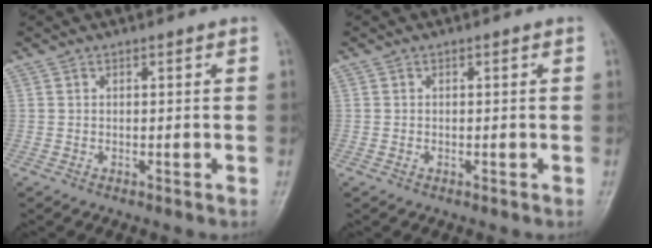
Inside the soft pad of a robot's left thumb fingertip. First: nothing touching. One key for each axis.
{"total": 0.5, "fx": -0.2, "fy": 0.4, "fz": 0.2, "tx": -0.004, "ty": 0.000, "tz": -0.004}